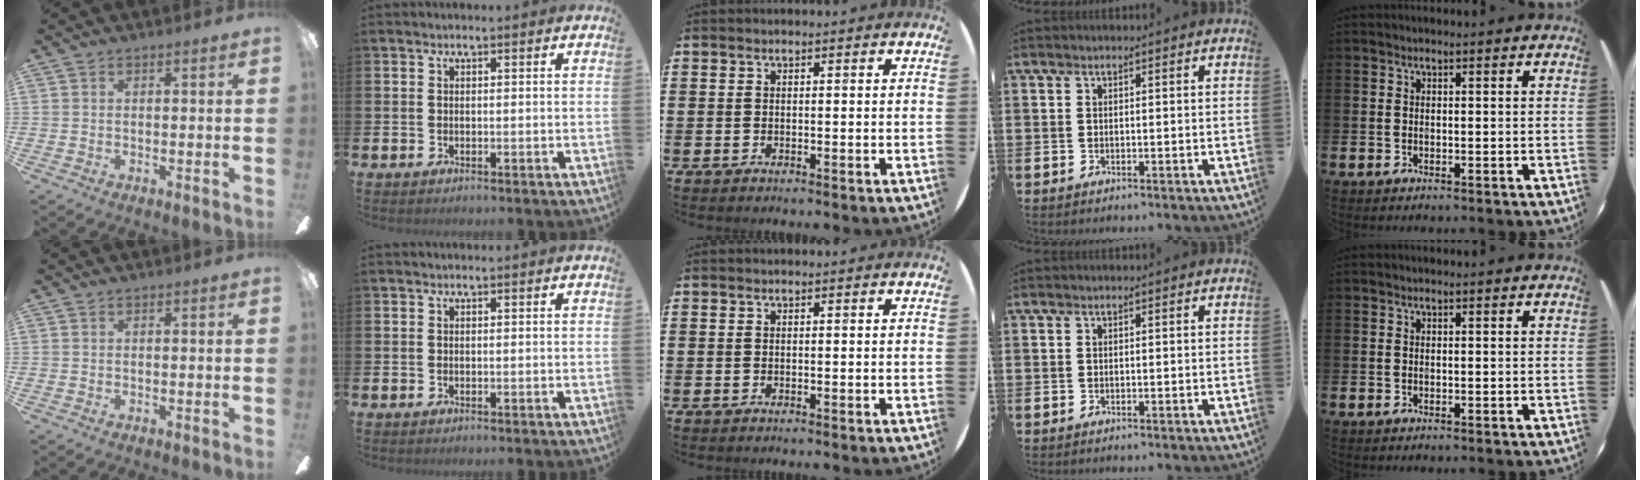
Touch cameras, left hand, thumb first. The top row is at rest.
{}